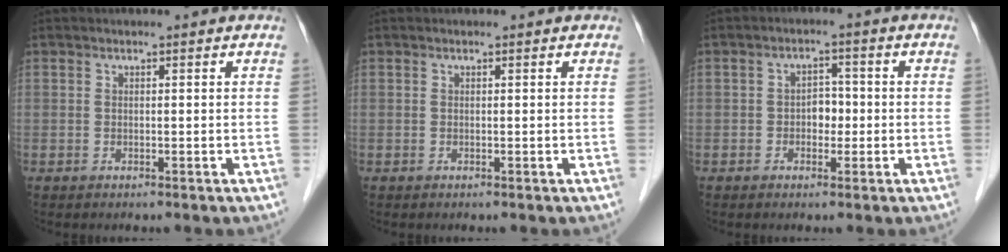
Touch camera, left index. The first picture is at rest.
{"total": 0.0}
{"total": 2.9, "force": [-0.8, 2.0, 2.0], "torque": [-0.025, 0.006, -0.014]}